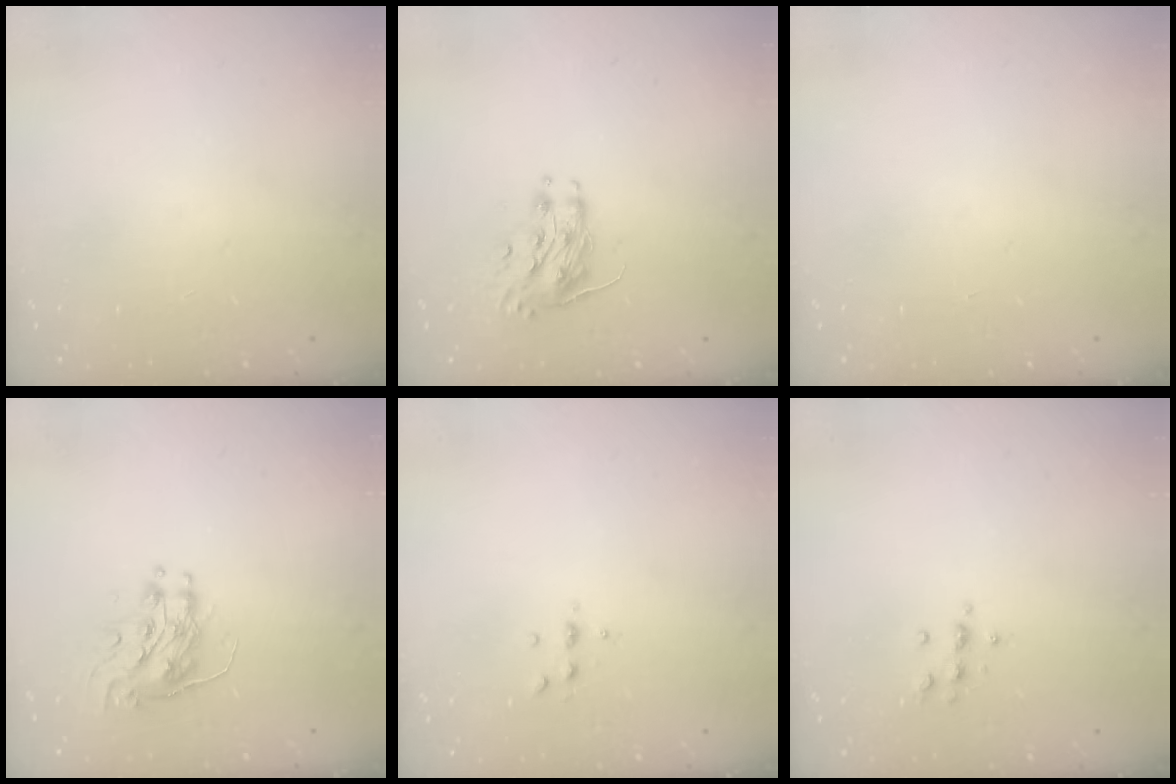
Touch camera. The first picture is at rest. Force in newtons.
{"total": 8.2, "press": 8.1, "slide": 0.3}
{"total": 0.0}
{"total": 8.8, "press": 8.8, "slide": 0.3}
{"total": 4.2, "press": 4.1, "slide": 0.5}
{"total": 6.2, "press": 6.2, "slide": 0.9}